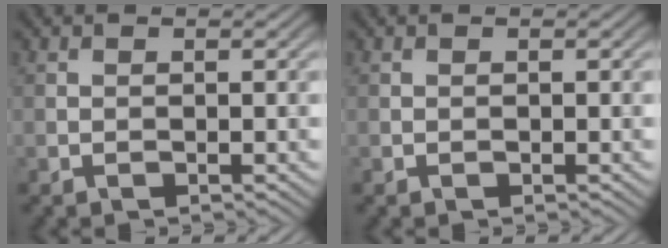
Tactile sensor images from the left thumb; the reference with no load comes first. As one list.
[{"total": 0.0}]